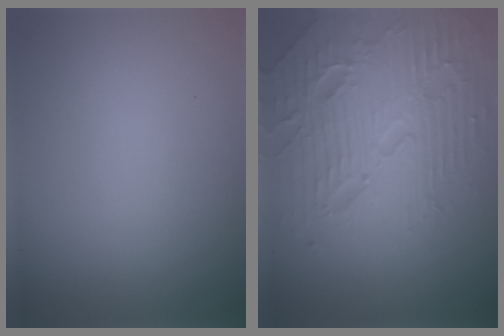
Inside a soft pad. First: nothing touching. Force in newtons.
{"total": 7.4, "press": 7.3, "slide": 1.6}